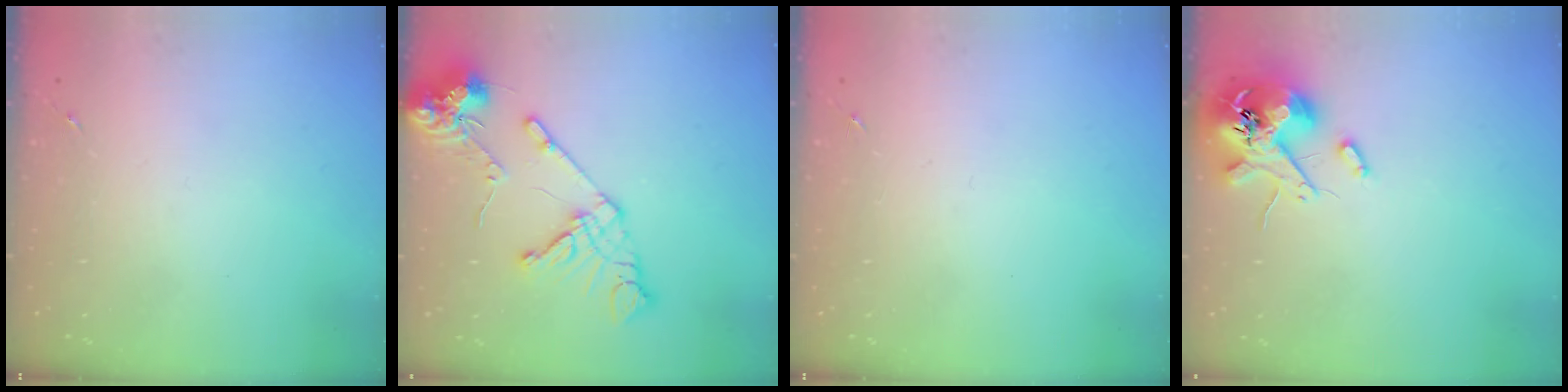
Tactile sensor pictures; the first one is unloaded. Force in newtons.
{"total": 15.5, "press": 15.3, "slide": 2.3}
{"total": 0.0}
{"total": 12.3, "press": 12.2, "slide": 1.9}